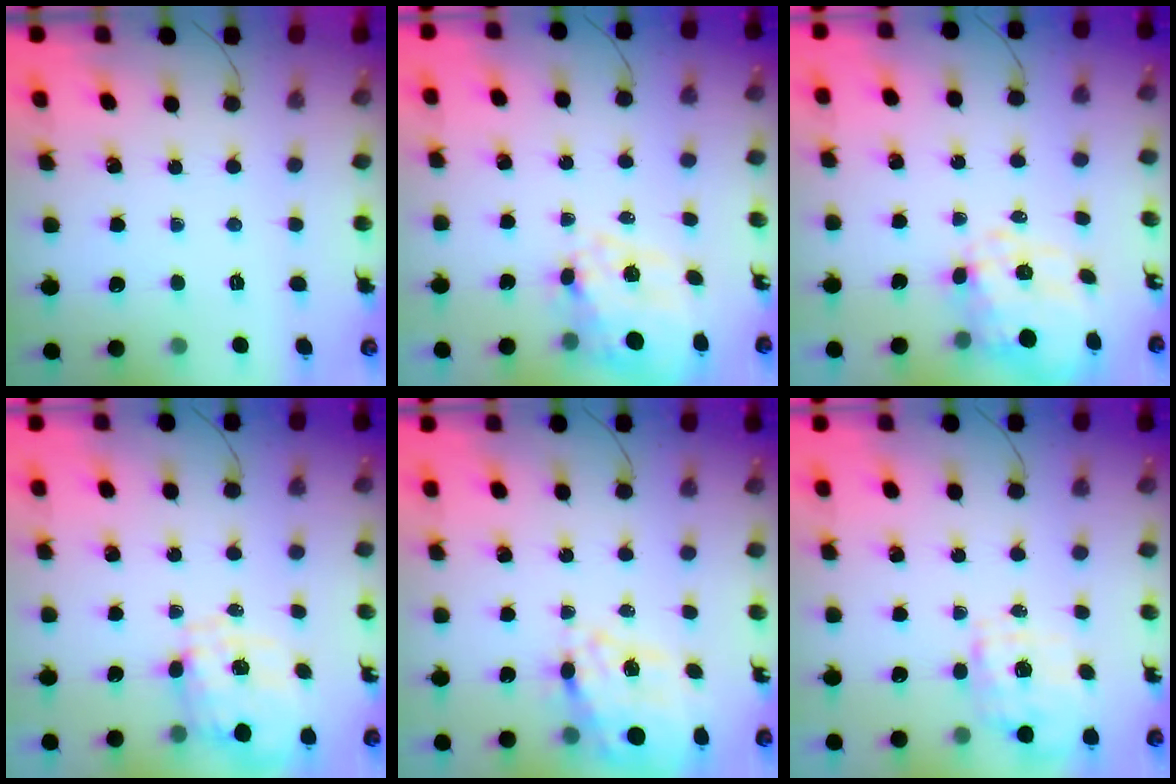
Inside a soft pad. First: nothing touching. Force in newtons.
{"total": 13.1, "press": 12.7, "slide": 3.2}
{"total": 10.9, "press": 10.7, "slide": 2.2}
{"total": 1.5, "press": 1.5, "slide": 0.4}
{"total": 16.5, "press": 16.1, "slide": 3.6}
{"total": 1.7, "press": 1.6, "slide": 0.5}